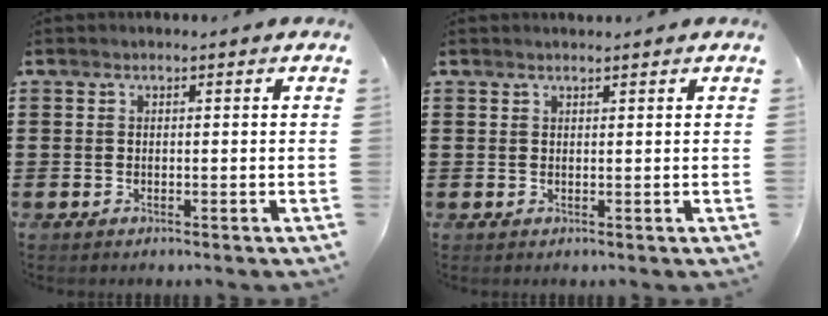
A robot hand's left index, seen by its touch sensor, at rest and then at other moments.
{"total": 0.8, "force": [0.8, 0.0, 0.2], "torque": [-0.007, -0.001, 0.016]}